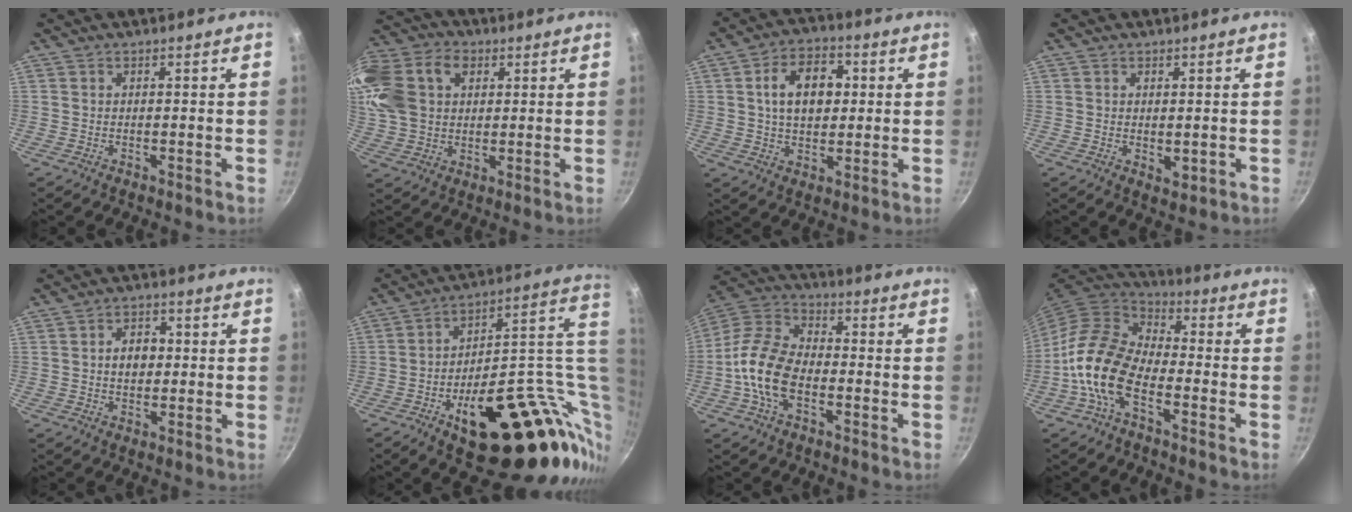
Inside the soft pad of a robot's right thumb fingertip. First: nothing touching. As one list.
[{"total": 23.8, "force": [7.1, 17.7, 14.1], "torque": [-0.335, 0.041, 0.127]}, {"total": 11.1, "force": [1.8, 7.4, 8.0], "torque": [-0.105, 0.010, 0.024]}, {"total": 2.1, "force": [0.3, 1.3, 1.7], "torque": [-0.024, -0.008, 0.006]}, {"total": 5.0, "force": [0.2, 3.7, 3.4], "torque": [-0.025, 0.008, 0.000]}, {"total": 32.6, "force": [0.8, 15.8, 28.5], "torque": [-0.370, 0.012, 0.038]}, {"total": 14.0, "force": [-3.6, 8.4, 10.6], "torque": [-0.187, 0.041, -0.089]}, {"total": 13.6, "force": [-5.2, 7.5, 10.1], "torque": [-0.176, 0.045, -0.119]}]